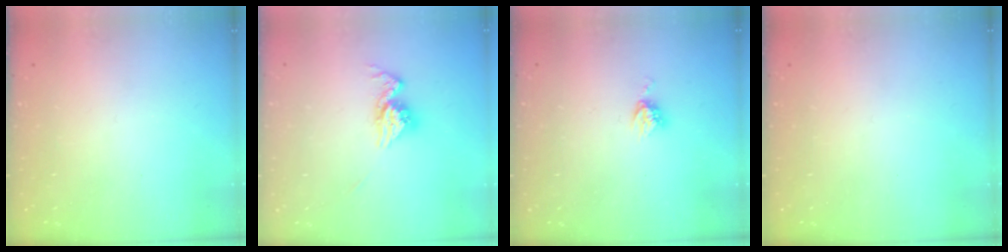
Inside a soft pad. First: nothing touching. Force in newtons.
{"total": 12.4, "press": 12.3, "slide": 1.0}
{"total": 4.4, "press": 4.4, "slide": 0.1}
{"total": 0.0}